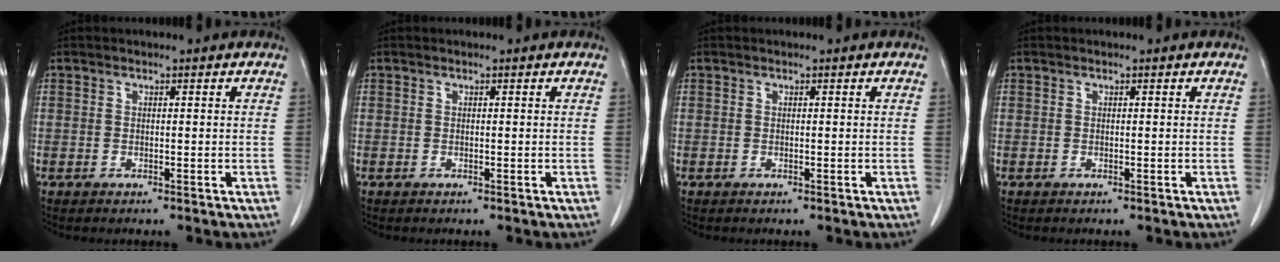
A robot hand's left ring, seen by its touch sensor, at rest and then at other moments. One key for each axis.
{"total": 0.0}
{"total": 0.0}
{"total": 0.0}